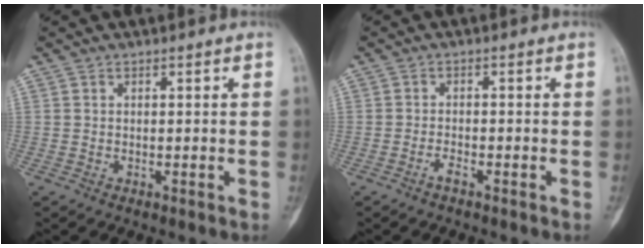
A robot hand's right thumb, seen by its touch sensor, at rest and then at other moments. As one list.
[{"total": 1.5, "force": [-1.1, 0.3, 0.9], "torque": [-0.018, 0.006, -0.023]}]